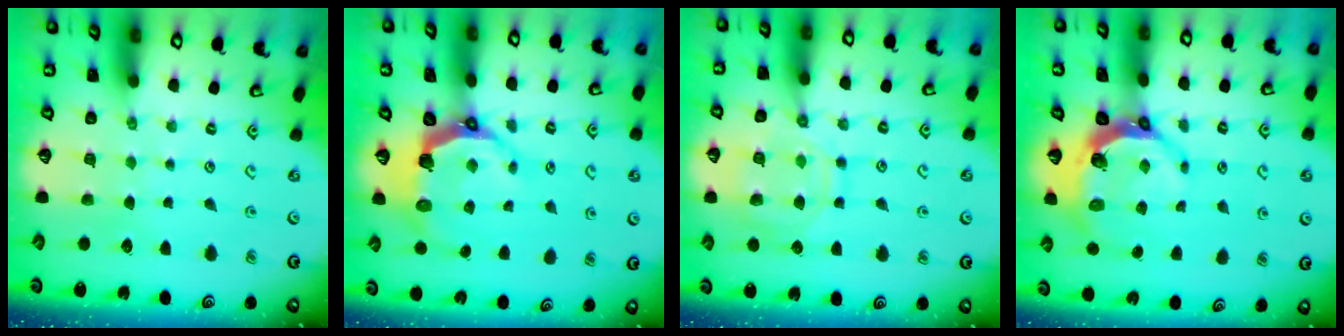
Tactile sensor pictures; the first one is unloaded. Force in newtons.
{"total": 8.1, "press": 6.4, "slide": 5.0}
{"total": 12.8, "press": 12.7, "slide": 1.2}
{"total": 6.5, "press": 5.3, "slide": 3.8}